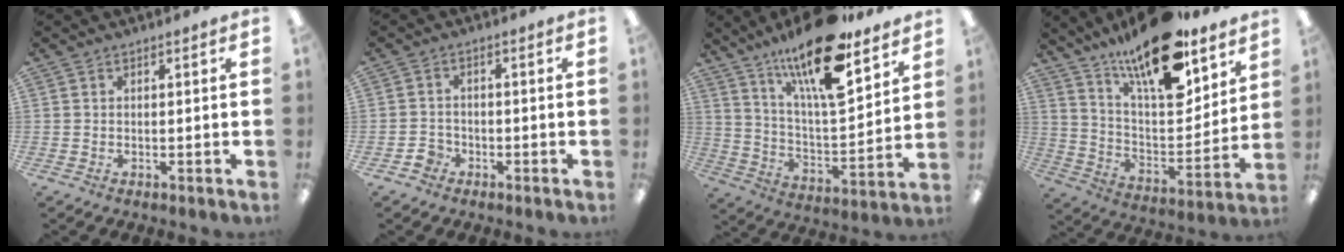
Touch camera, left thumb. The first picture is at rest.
{"total": 3.3, "force": [-2.1, 2.5, 0.9], "torque": [-0.012, 0.010, -0.039]}
{"total": 20.6, "force": [15.2, 5.7, 12.7], "torque": [-0.224, -0.093, 0.254]}
{"total": 20.7, "force": [15.9, 6.6, 11.5], "torque": [-0.198, -0.108, 0.272]}